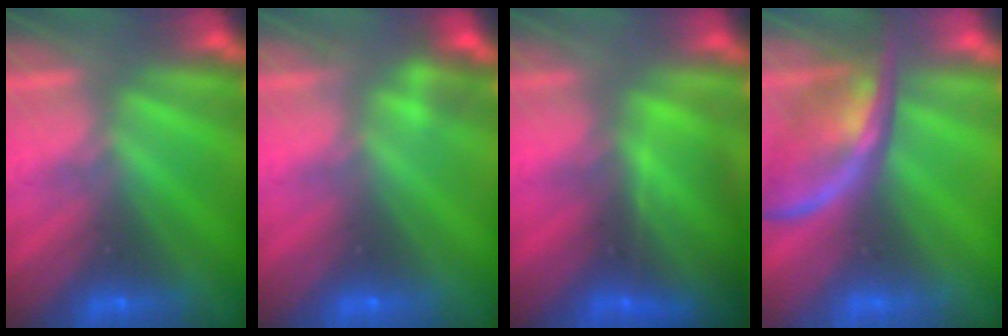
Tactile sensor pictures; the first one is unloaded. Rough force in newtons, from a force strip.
{"total": 2.2}
{"total": 8.6}
{"total": 2.5}